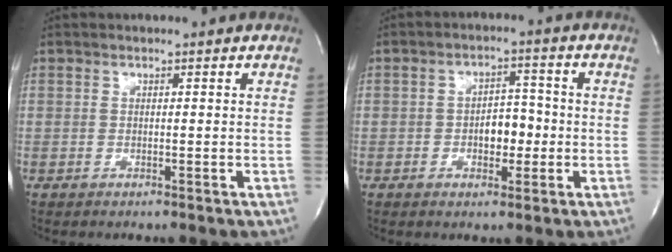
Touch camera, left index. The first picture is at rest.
{"total": 4.7, "force": [-1.4, 2.6, 3.6], "torque": [-0.052, 0.007, -0.021]}